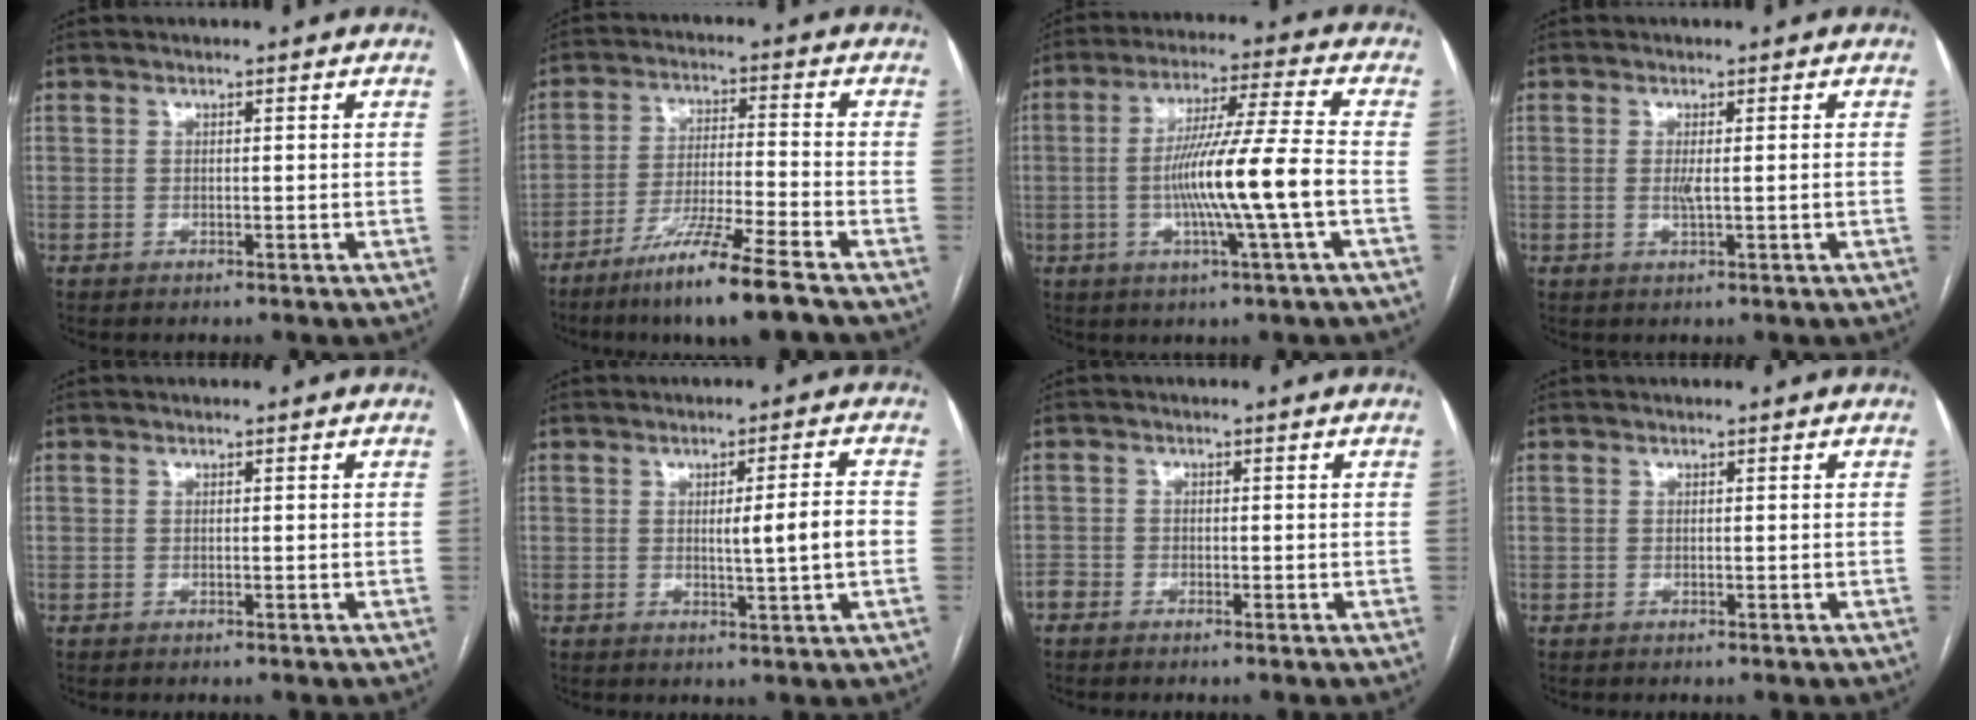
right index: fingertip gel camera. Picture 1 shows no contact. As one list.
[{"total": 10.6, "force": [-7.4, -0.8, 7.5], "torque": [-0.140, -0.033, -0.138]}, {"total": 12.8, "force": [-2.5, -1.3, 12.5], "torque": [-0.227, -0.002, -0.047]}, {"total": 1.9, "force": [-0.1, 0.0, 1.9], "torque": [-0.042, -0.004, 0.000]}, {"total": 0.0}, {"total": 5.7, "force": [-0.3, -0.2, 5.7], "torque": [-0.081, -0.001, -0.003]}, {"total": 1.4, "force": [-1.1, 0.9, 0.0], "torque": [0.002, 0.002, -0.023]}, {"total": 0.0}]